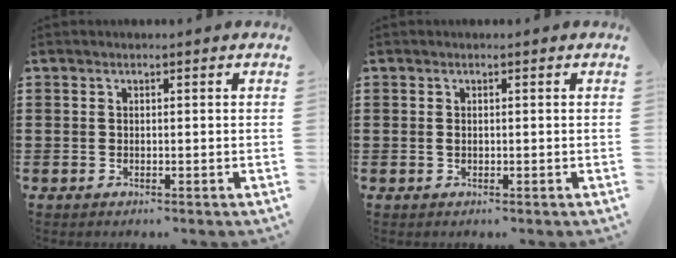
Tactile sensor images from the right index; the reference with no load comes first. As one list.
[{"total": 0.6, "force": [0.0, 0.2, 0.5], "torque": [-0.014, -0.004, 0.000]}]